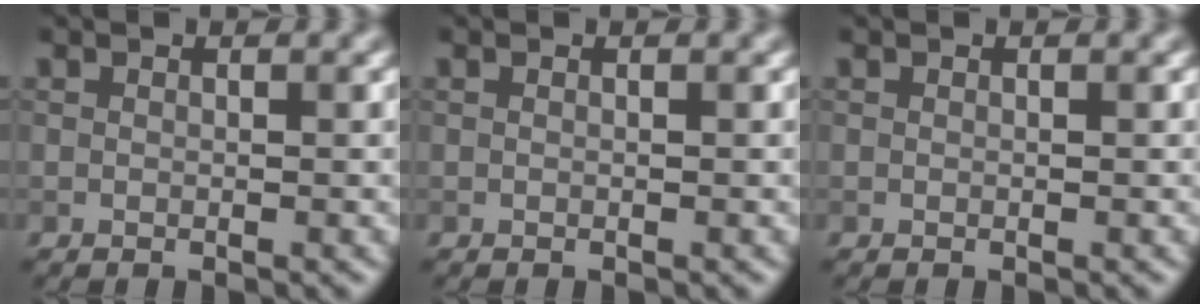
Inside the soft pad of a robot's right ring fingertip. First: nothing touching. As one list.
[{"total": 0.0}, {"total": 0.0}]